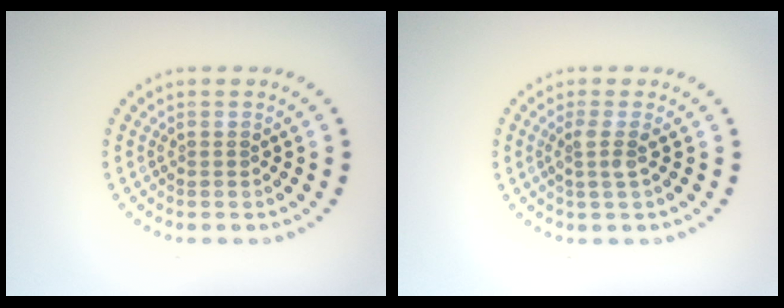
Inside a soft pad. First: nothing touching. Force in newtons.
{"total": 1.8, "press": 1.3, "slide": 1.2}